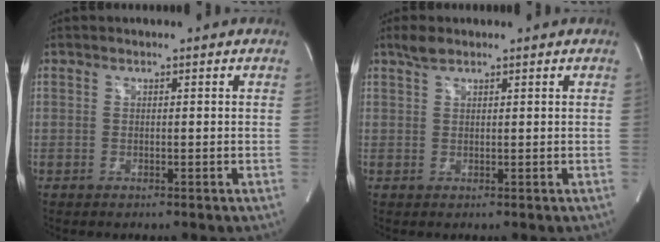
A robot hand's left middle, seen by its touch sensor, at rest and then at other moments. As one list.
[{"total": 1.9, "force": [1.6, 0.6, 1.0], "torque": [-0.027, 0.008, 0.034]}]